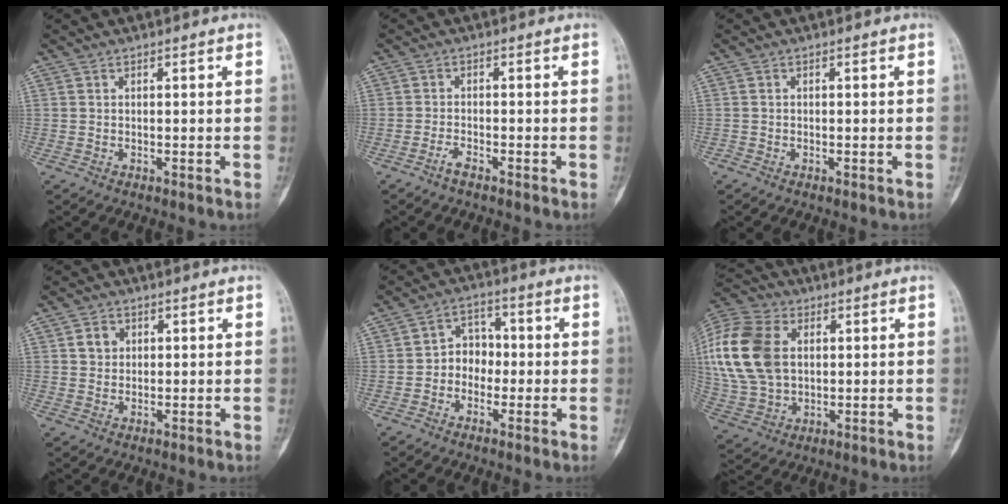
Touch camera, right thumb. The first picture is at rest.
{"total": 1.7, "force": [-1.4, 0.2, 0.8], "torque": [-0.028, 0.007, -0.032]}
{"total": 0.0}
{"total": 2.8, "force": [0.9, 2.5, 1.1], "torque": [-0.006, -0.002, 0.014]}
{"total": 6.0, "force": [-1.0, 4.9, 3.2], "torque": [-0.011, 0.024, -0.031]}
{"total": 21.2, "force": [3.9, 14.8, 14.7], "torque": [-0.325, 0.007, 0.078]}